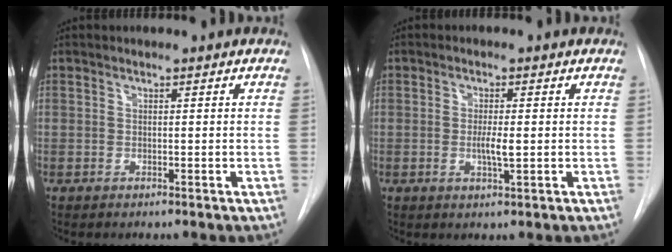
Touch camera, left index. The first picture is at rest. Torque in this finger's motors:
{"motor_torque": [0.39, -0.03, 0.08, 0.05]}